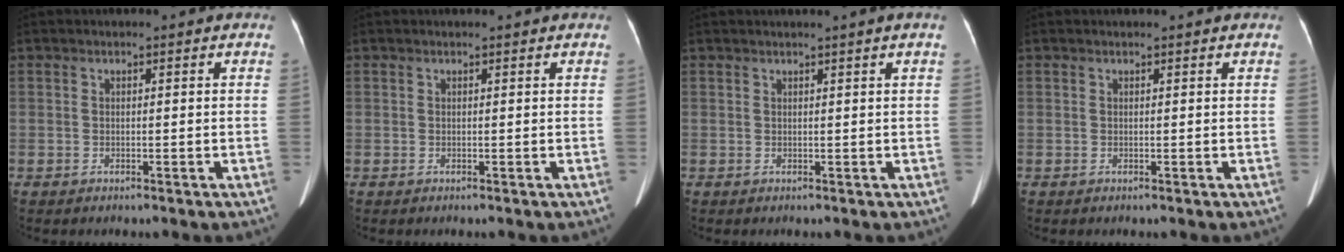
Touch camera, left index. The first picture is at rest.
{"total": 0.8, "force": [0.8, 0.0, 0.2], "torque": [-0.011, 0.005, 0.008]}
{"total": 1.2, "force": [0.7, -0.6, 0.8], "torque": [-0.016, -0.009, 0.021]}
{"total": 0.9, "force": [0.8, 0.0, 0.3], "torque": [-0.008, 0.008, 0.013]}